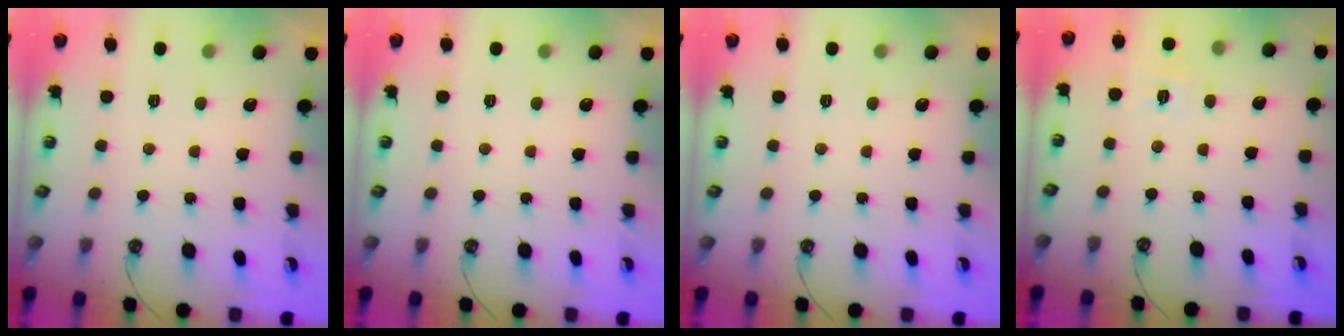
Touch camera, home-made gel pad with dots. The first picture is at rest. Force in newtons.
{"total": 0.0}
{"total": 0.0}
{"total": 4.3, "press": 4.2, "slide": 0.7}